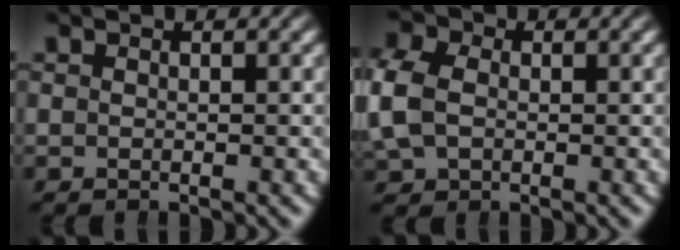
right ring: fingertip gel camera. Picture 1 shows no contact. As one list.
[{"total": 4.5, "force": [0.2, 4.0, 2.0], "torque": [-0.072, -0.010, 0.012]}]